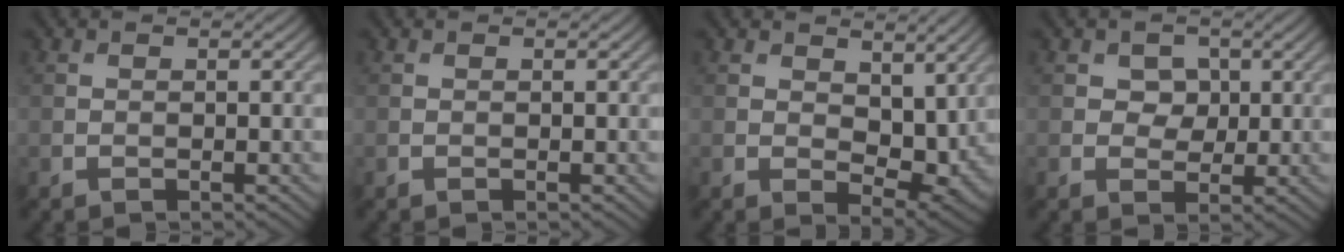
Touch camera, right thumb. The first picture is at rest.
{"total": 0.0}
{"total": 6.8, "force": [2.7, 4.0, 4.8], "torque": [-0.082, -0.016, 0.044]}
{"total": 3.3, "force": [1.1, 2.7, 1.6], "torque": [-0.032, -0.008, 0.014]}